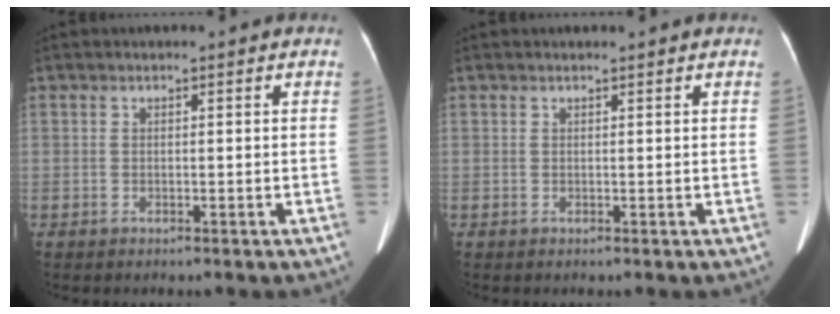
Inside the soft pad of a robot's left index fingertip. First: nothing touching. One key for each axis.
{"total": 0.8, "fx": 0.8, "fy": 0.0, "fz": 0.3, "tx": -0.008, "ty": 0.009, "tz": 0.014}